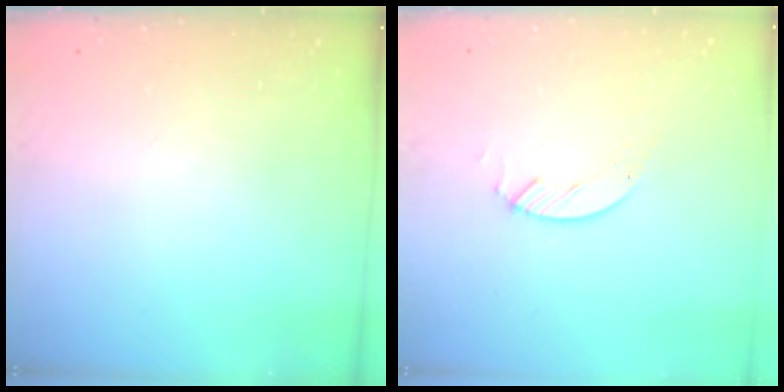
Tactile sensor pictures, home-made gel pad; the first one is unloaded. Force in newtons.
{"total": 2.7, "press": 2.7, "slide": 0.2}